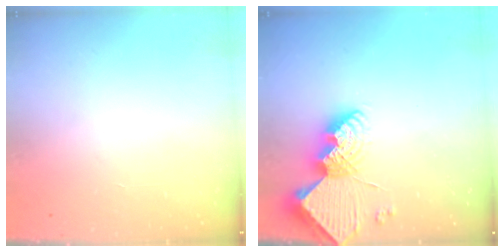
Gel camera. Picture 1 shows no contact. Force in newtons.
{"total": 12.3, "press": 12.3, "slide": 0.8}